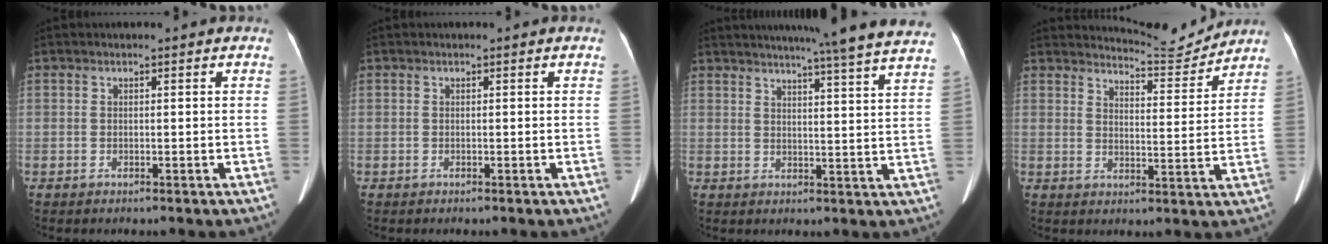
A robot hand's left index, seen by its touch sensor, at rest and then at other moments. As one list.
[{"total": 0.0}, {"total": 21.2, "force": [18.9, -1.5, 9.5], "torque": [-0.140, -0.039, 0.225]}, {"total": 7.0, "force": [7.0, -0.3, -0.7], "torque": [-0.002, -0.020, 0.101]}]